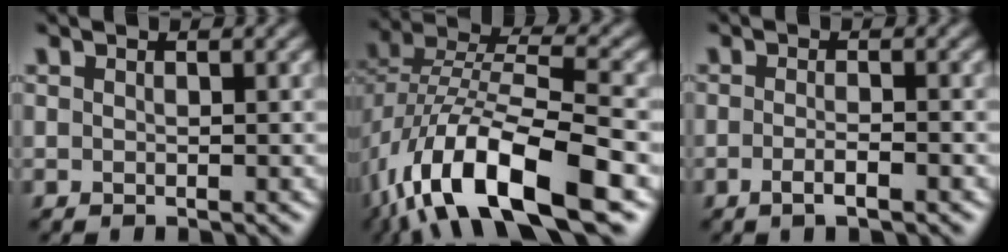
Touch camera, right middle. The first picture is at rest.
{"total": 13.8, "force": [-7.0, 5.1, 10.7], "torque": [-0.194, -0.004, -0.128]}
{"total": 2.1, "force": [-0.9, 0.6, 1.8], "torque": [-0.025, -0.001, -0.019]}